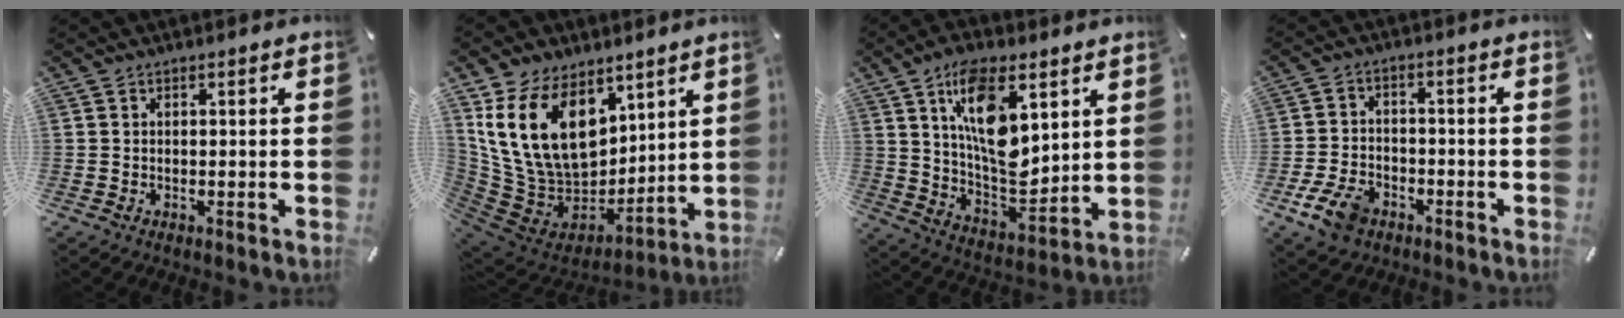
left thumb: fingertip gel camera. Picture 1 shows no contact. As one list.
[{"total": 21.1, "force": [8.9, 14.4, 12.5], "torque": [-0.272, -0.057, 0.168]}, {"total": 16.7, "force": [7.2, 8.5, 12.5], "torque": [-0.223, -0.028, 0.124]}, {"total": 8.4, "force": [-4.4, 5.5, 4.6], "torque": [-0.106, 0.016, -0.082]}]